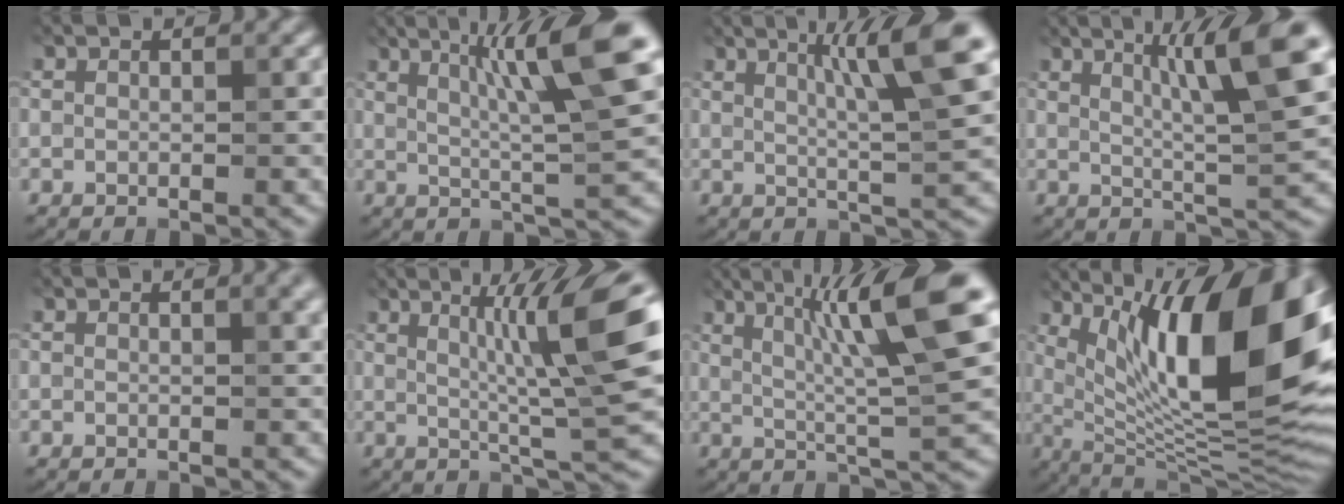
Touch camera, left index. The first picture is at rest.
{"total": 9.4, "force": [3.3, 1.1, 8.8], "torque": [-0.123, 0.012, 0.053]}
{"total": 7.8, "force": [2.8, 1.1, 7.2], "torque": [-0.096, 0.012, 0.046]}
{"total": 8.4, "force": [3.2, 1.2, 7.7], "torque": [-0.108, 0.011, 0.056]}
{"total": 1.9, "force": [0.8, 0.6, 1.6], "torque": [-0.013, 0.004, 0.009]}
{"total": 9.7, "force": [2.0, 1.2, 9.4], "torque": [-0.125, 0.010, 0.035]}
{"total": 10.6, "force": [3.5, 1.5, 9.9], "torque": [-0.140, 0.009, 0.058]}
{"total": 17.7, "force": [5.8, 6.5, 15.4], "torque": [-0.215, 0.008, 0.100]}